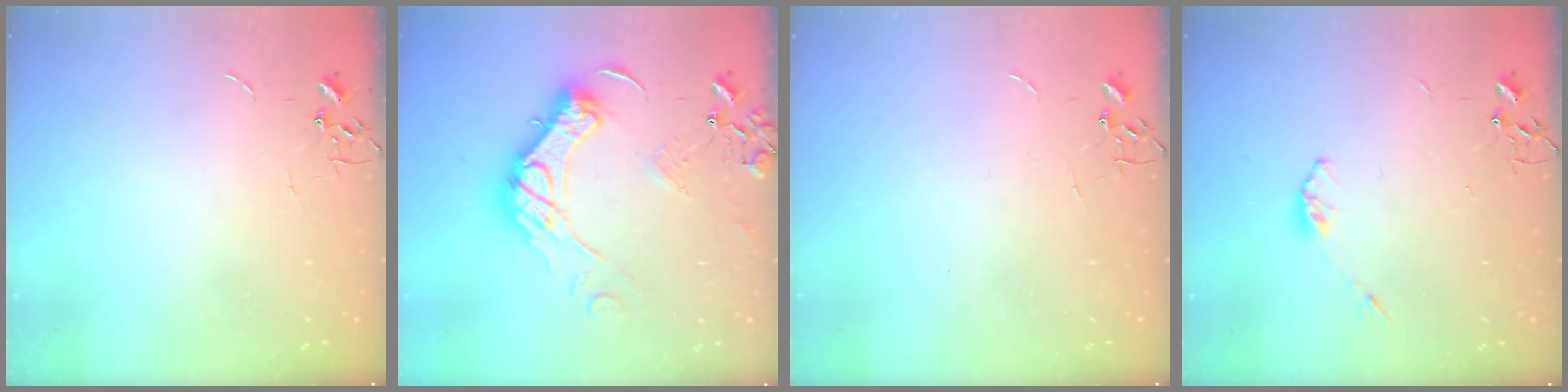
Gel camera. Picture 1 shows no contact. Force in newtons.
{"total": 17.8, "press": 17.8, "slide": 1.3}
{"total": 0.0}
{"total": 3.3, "press": 3.3, "slide": 0.5}